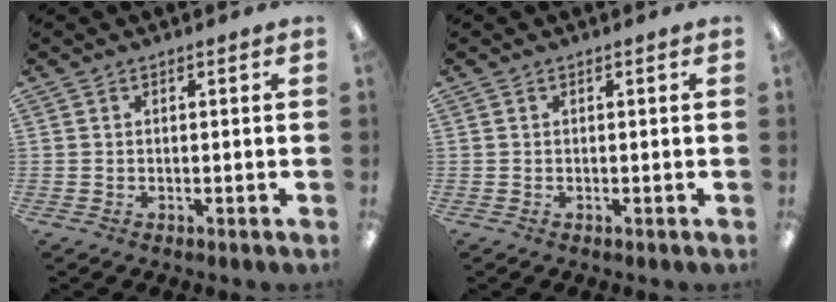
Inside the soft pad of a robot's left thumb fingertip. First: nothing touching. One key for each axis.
{"total": 0.0}